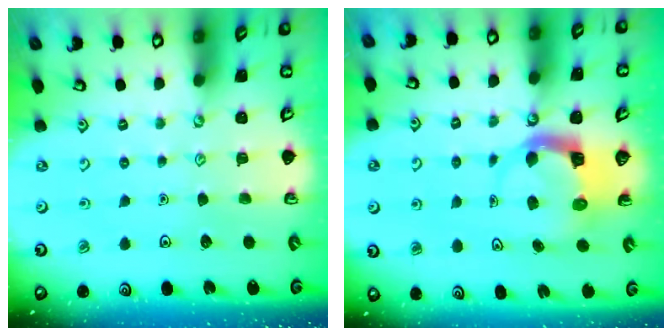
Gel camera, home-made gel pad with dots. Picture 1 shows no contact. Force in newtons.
{"total": 4.1, "press": 4.1, "slide": 0.3}